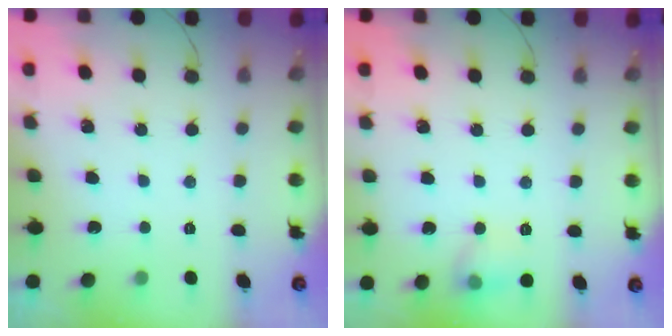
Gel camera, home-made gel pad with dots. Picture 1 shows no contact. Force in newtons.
{"total": 7.3, "press": 7.2, "slide": 1.2}